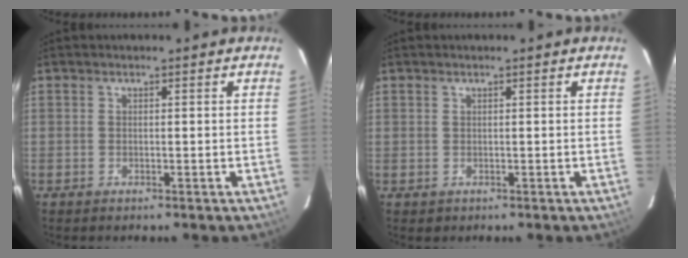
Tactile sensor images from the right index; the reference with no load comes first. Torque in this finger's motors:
{"motor_torque": [-0.26, 0.15, -0.43, -0.17]}